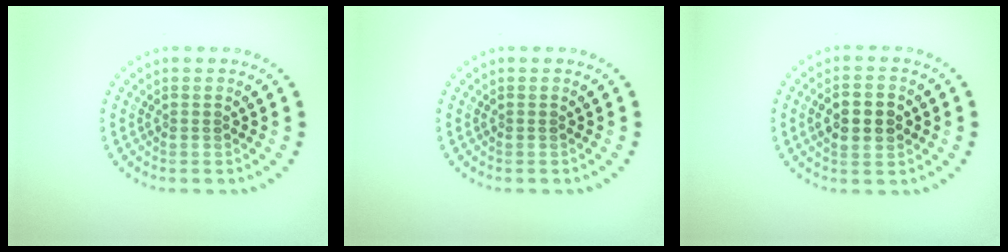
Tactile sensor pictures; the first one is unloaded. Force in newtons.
{"total": 0.0}
{"total": 4.6, "press": 4.6, "slide": 0.2}